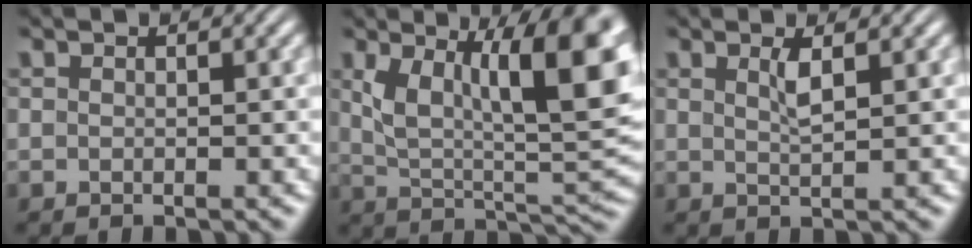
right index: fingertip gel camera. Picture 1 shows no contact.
{"total": 13.4, "force": [2.9, 6.8, 11.1], "torque": [-0.151, -0.016, 0.053]}
{"total": 1.6, "force": [0.9, -0.1, 1.3], "torque": [-0.022, -0.008, 0.021]}